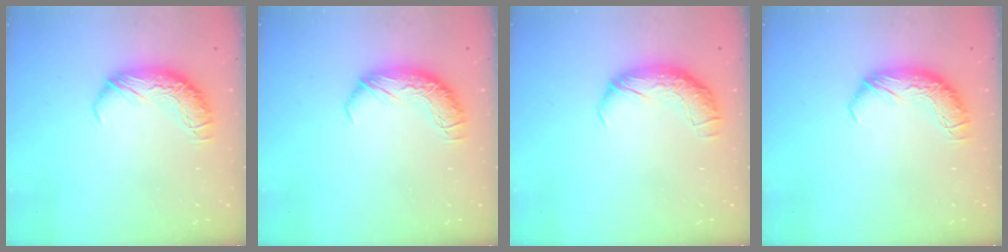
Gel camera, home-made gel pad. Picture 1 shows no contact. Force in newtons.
{"total": 0.0}
{"total": 2.3, "press": 1.0, "slide": 2.1}
{"total": 0.0}